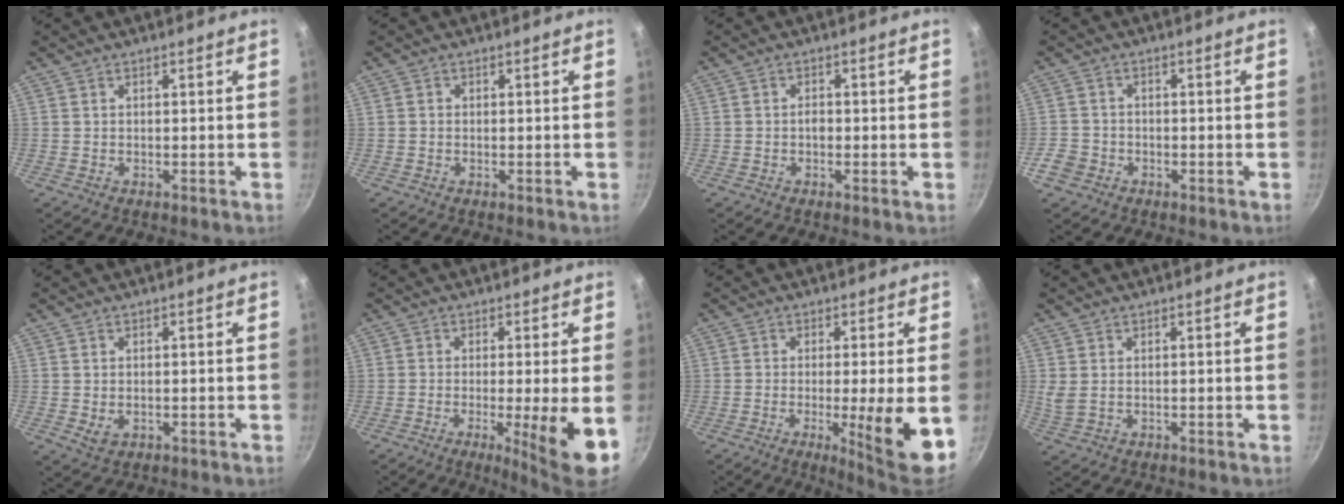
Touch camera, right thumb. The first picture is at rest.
{"total": 0.5, "force": [-0.1, 0.5, 0.1], "torque": [0.000, 0.002, -0.003]}
{"total": 1.3, "force": [-0.3, 0.9, 1.0], "torque": [-0.015, 0.004, -0.008]}
{"total": 4.0, "force": [-2.2, 3.1, 1.3], "torque": [-0.022, 0.024, -0.039]}
{"total": 2.2, "force": [-0.1, 1.6, 1.6], "torque": [-0.027, -0.003, 0.003]}
{"total": 9.0, "force": [-1.9, 0.4, 8.8], "torque": [-0.134, -0.012, -0.025]}
{"total": 10.6, "force": [-1.9, 0.6, 10.4], "torque": [-0.151, -0.011, -0.023]}
{"total": 2.1, "force": [0.6, 1.2, 1.7], "torque": [-0.034, -0.001, 0.017]}